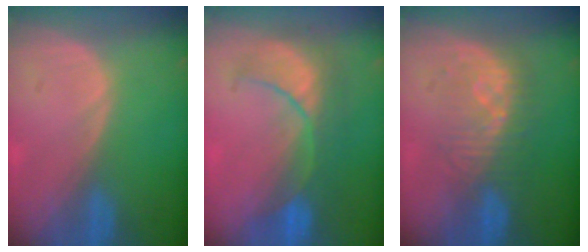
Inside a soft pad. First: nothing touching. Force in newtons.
{"total": 8.5, "press": 8.4, "slide": 1.4}
{"total": 7.8, "press": 7.5, "slide": 2.0}